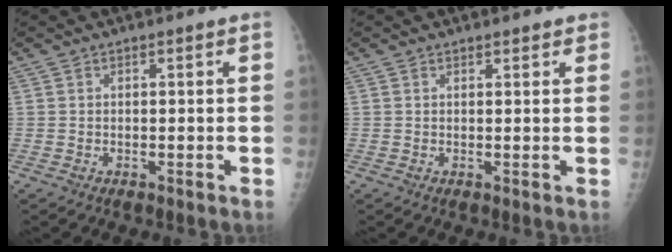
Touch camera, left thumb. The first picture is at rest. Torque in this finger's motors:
{"motor_torque": [-0.40, -0.15, 0.08, 0.13, 0.03]}